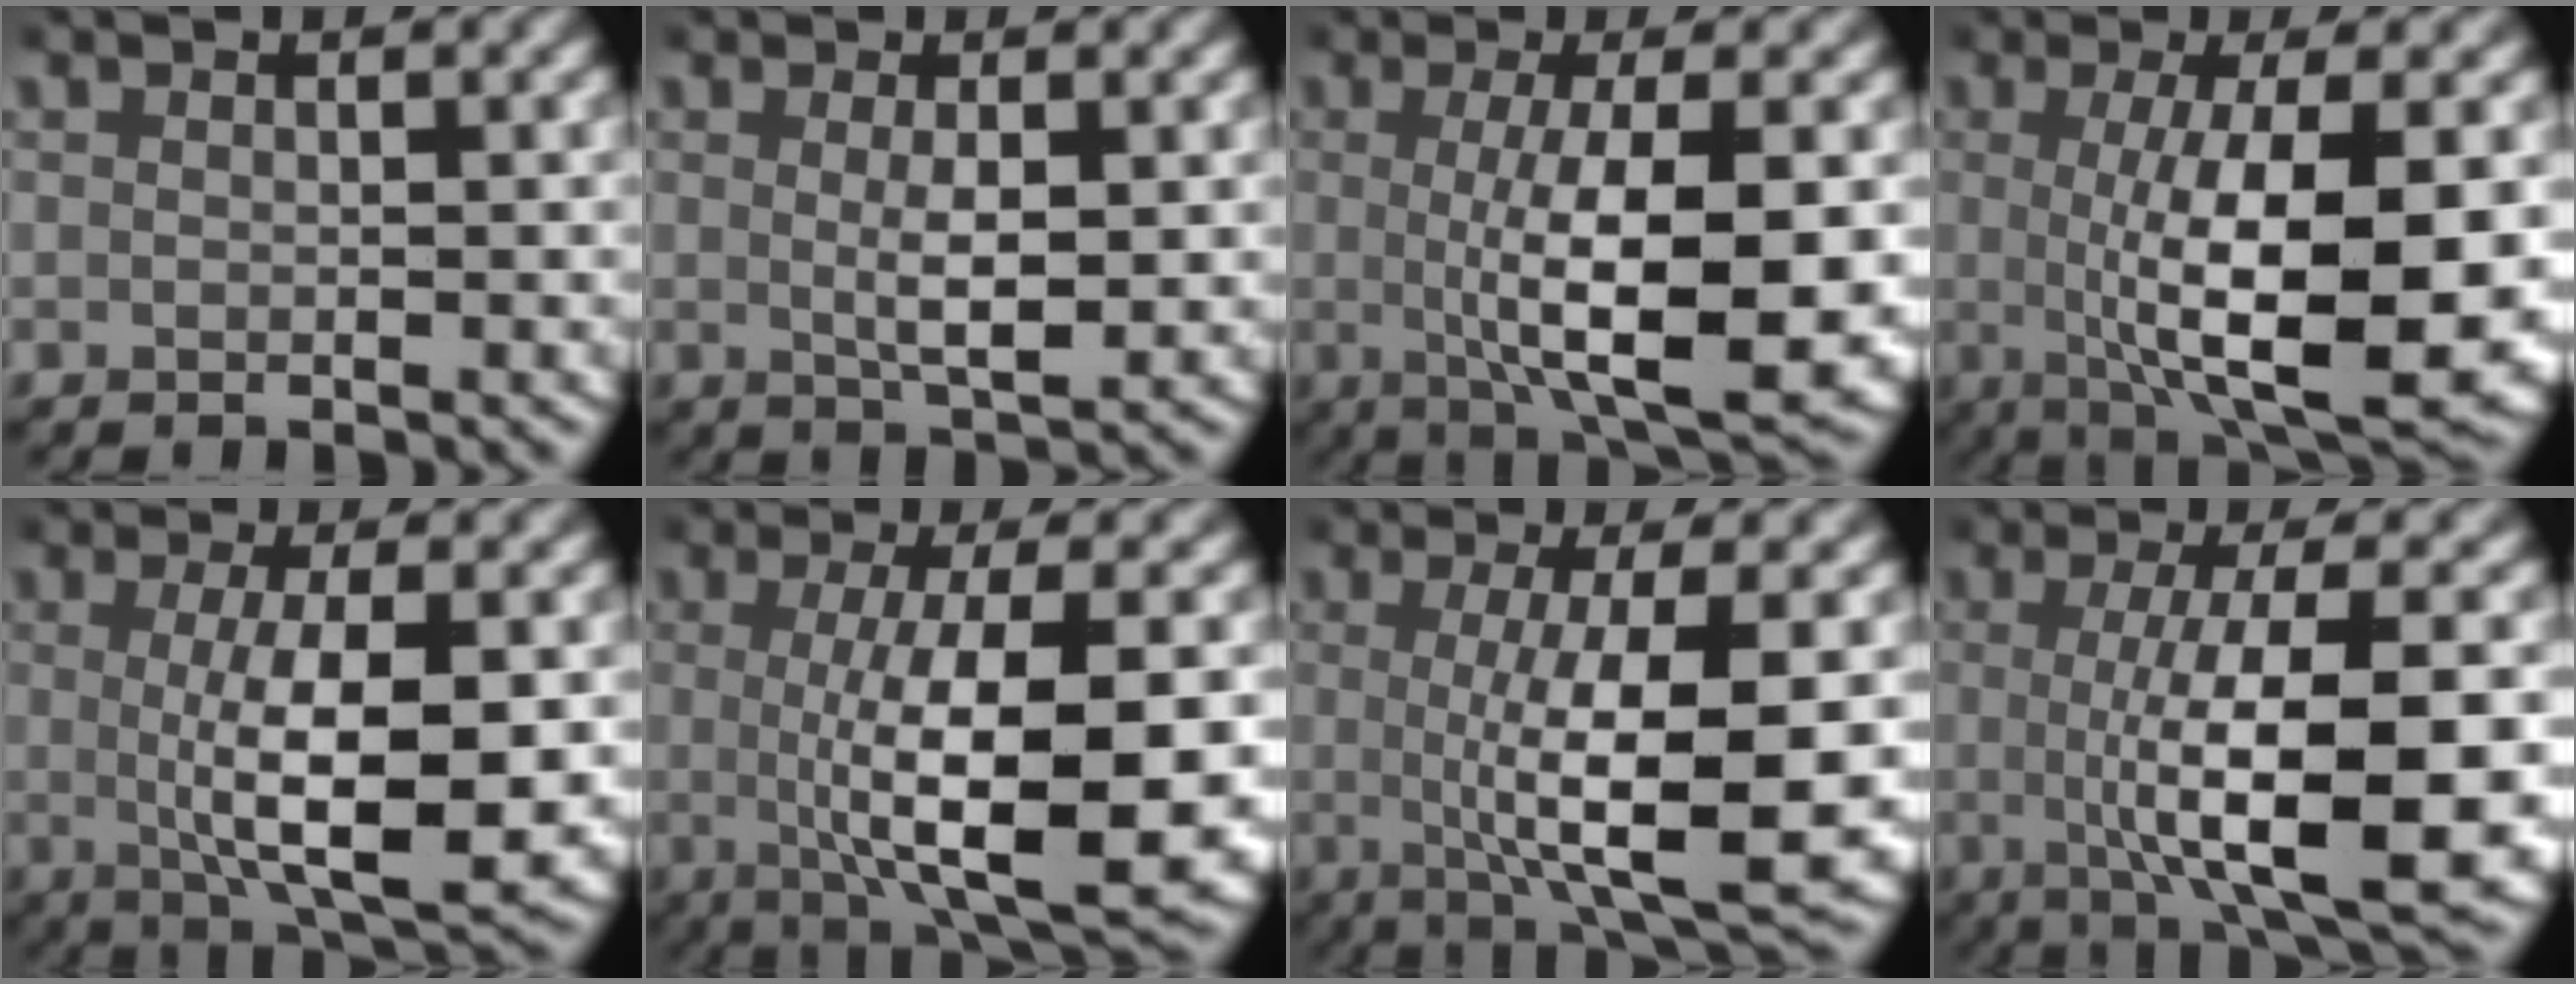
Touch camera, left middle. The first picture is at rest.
{"total": 2.7, "force": [0.4, 0.6, 2.6], "torque": [-0.047, -0.010, 0.011]}
{"total": 9.1, "force": [-0.5, 2.3, 8.8], "torque": [-0.139, -0.013, 0.001]}
{"total": 11.5, "force": [-0.6, 3.0, 11.0], "torque": [-0.164, -0.014, 0.002]}
{"total": 8.1, "force": [-0.3, 2.2, 7.8], "torque": [-0.124, -0.014, 0.003]}
{"total": 10.2, "force": [-0.7, 2.5, 9.9], "torque": [-0.152, -0.011, -0.003]}
{"total": 9.4, "force": [-0.2, 1.9, 9.2], "torque": [-0.141, -0.008, 0.003]}
{"total": 9.9, "force": [-1.1, 2.1, 9.6], "torque": [-0.144, -0.006, -0.011]}